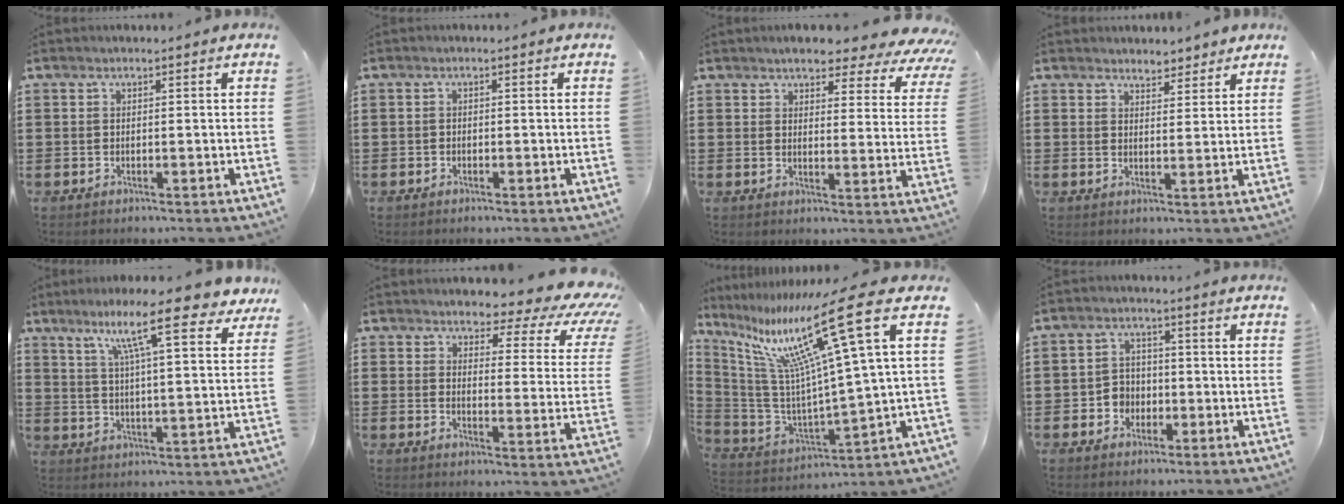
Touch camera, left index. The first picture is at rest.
{"total": 0.7, "force": [-0.5, 0.5, 0.1], "torque": [-0.003, 0.001, -0.012]}
{"total": 4.8, "force": [4.4, 0.8, 1.8], "torque": [-0.049, -0.025, 0.073]}
{"total": 3.4, "force": [3.2, 1.1, 0.2], "torque": [-0.006, -0.005, 0.058]}
{"total": 13.6, "force": [9.7, 2.0, 9.4], "torque": [-0.175, -0.032, 0.157]}
{"total": 4.9, "force": [4.1, 1.4, 2.4], "torque": [-0.053, -0.033, 0.063]}
{"total": 18.6, "force": [9.5, 0.9, 15.9], "torque": [-0.339, -0.051, 0.134]}
{"total": 3.7, "force": [-1.3, 3.2, 1.2], "torque": [-0.033, 0.005, -0.029]}